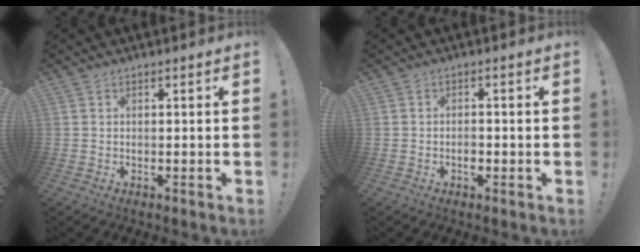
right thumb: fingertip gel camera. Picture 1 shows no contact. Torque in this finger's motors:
{"motor_torque": [0.41, 0.69, 0.21, -0.46, -0.01]}